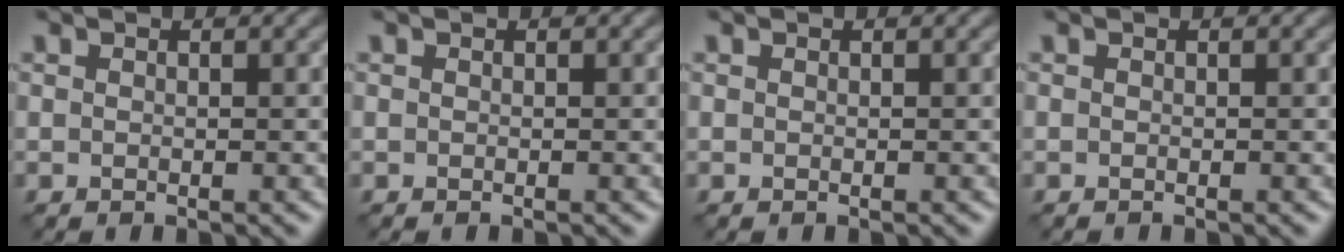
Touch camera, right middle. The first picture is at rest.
{"total": 0.0}
{"total": 0.0}
{"total": 0.0}